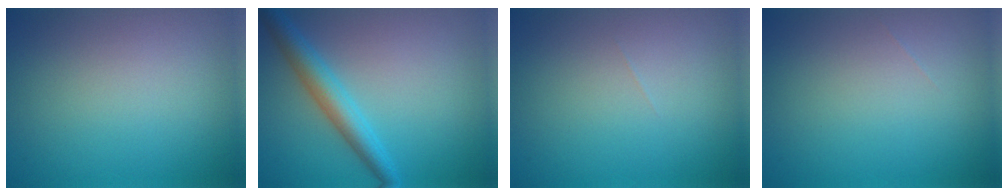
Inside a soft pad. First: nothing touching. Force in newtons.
{"total": 3.8, "press": 3.8, "slide": 0.1}
{"total": 0.0}
{"total": 0.0}